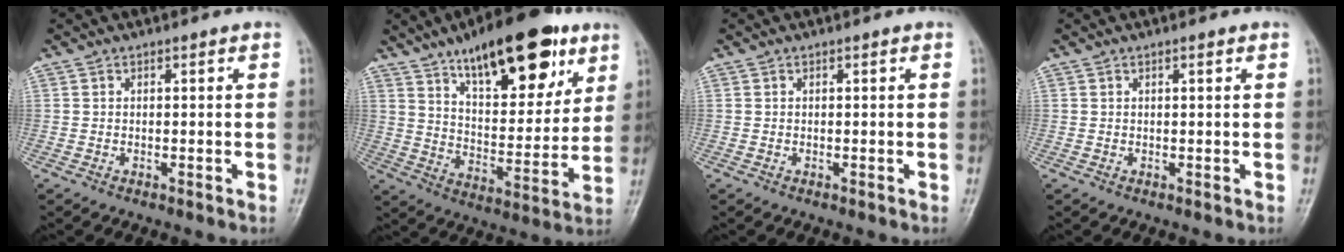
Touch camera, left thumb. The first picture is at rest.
{"total": 22.7, "force": [13.3, 9.2, 16.0], "torque": [-0.199, -0.050, 0.214]}
{"total": 0.0}
{"total": 0.7, "force": [0.4, 0.2, 0.5], "torque": [-0.009, 0.000, 0.005]}